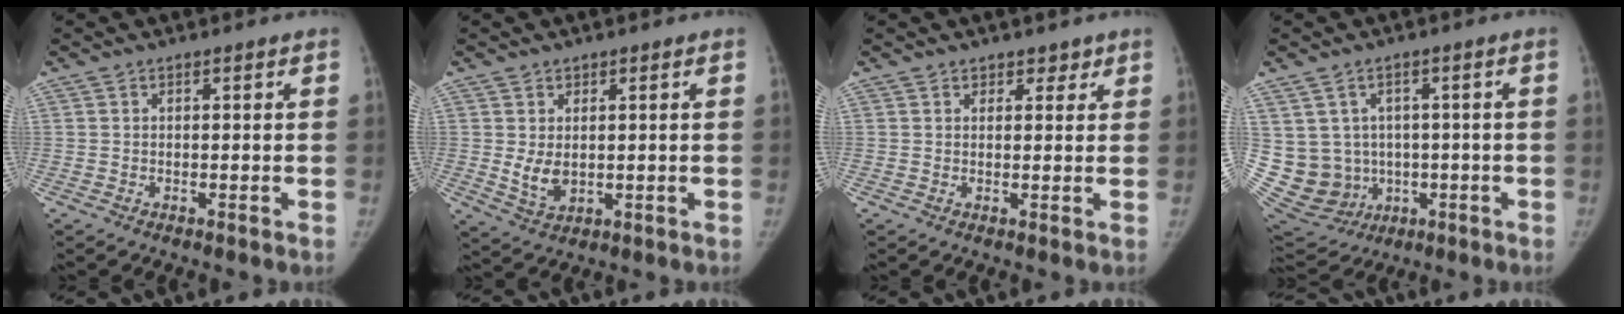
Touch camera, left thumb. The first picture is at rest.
{"total": 4.3, "force": [0.7, 2.9, 3.0], "torque": [-0.051, -0.016, 0.026]}
{"total": 2.4, "force": [1.9, 1.4, 0.4], "torque": [0.017, -0.009, 0.024]}
{"total": 16.3, "force": [-0.4, 14.9, 6.4], "torque": [-0.143, 0.022, 0.029]}